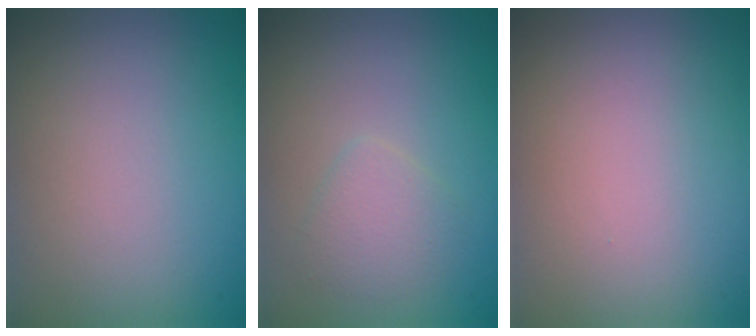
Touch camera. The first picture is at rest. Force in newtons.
{"total": 1.9, "press": 1.9, "slide": 0.1}
{"total": 0.0}